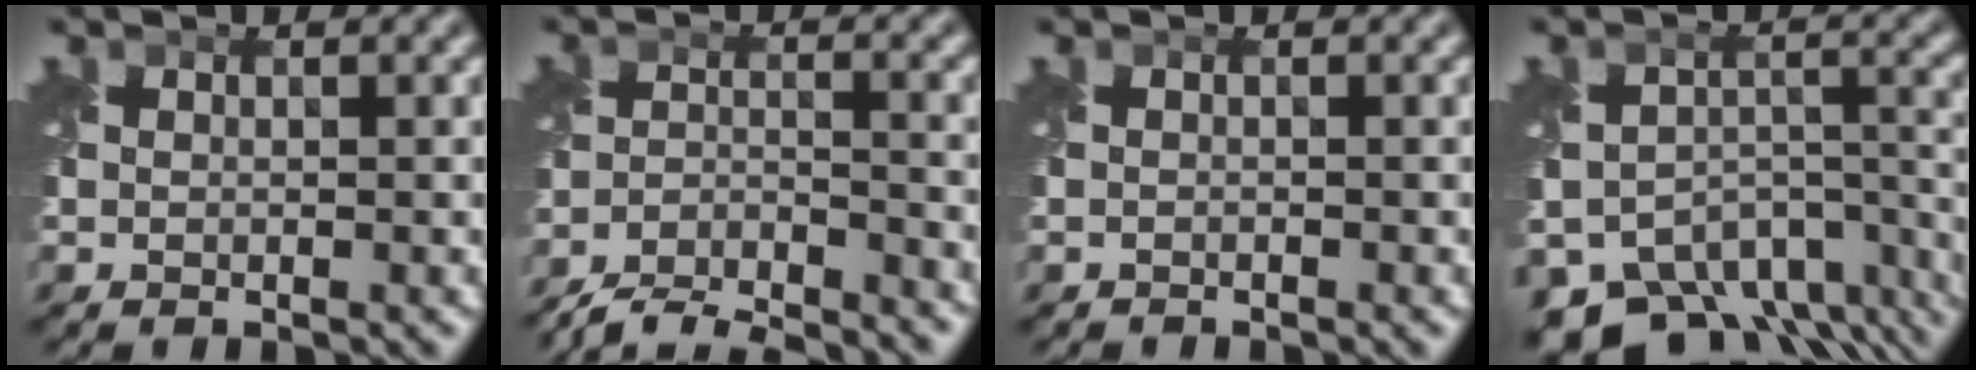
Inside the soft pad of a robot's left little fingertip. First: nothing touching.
{"total": 7.2, "force": [-7.0, 1.1, 1.5], "torque": [-0.024, -0.016, -0.121]}
{"total": 0.8, "force": [-0.8, 0.0, -0.1], "torque": [0.003, -0.010, -0.016]}
{"total": 11.5, "force": [-9.3, 5.5, 4.1], "torque": [-0.063, -0.010, -0.115]}